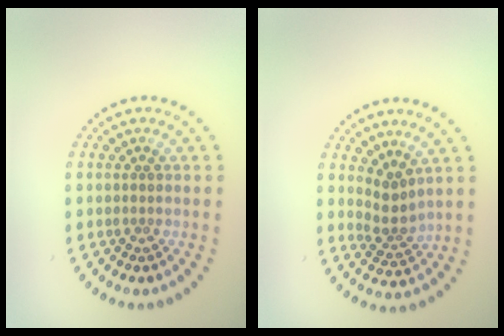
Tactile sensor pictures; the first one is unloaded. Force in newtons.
{"total": 2.4, "press": 1.7, "slide": 1.8}